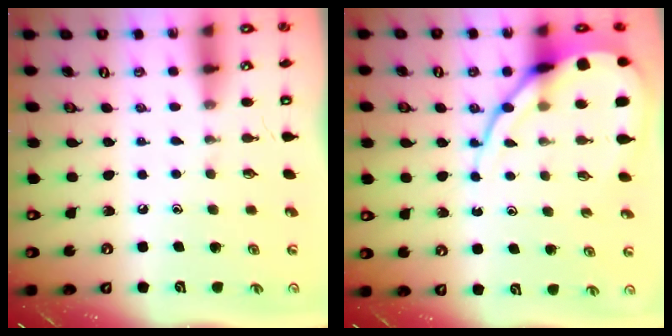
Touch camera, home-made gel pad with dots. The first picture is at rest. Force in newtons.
{"total": 12.6, "press": 12.5, "slide": 1.1}